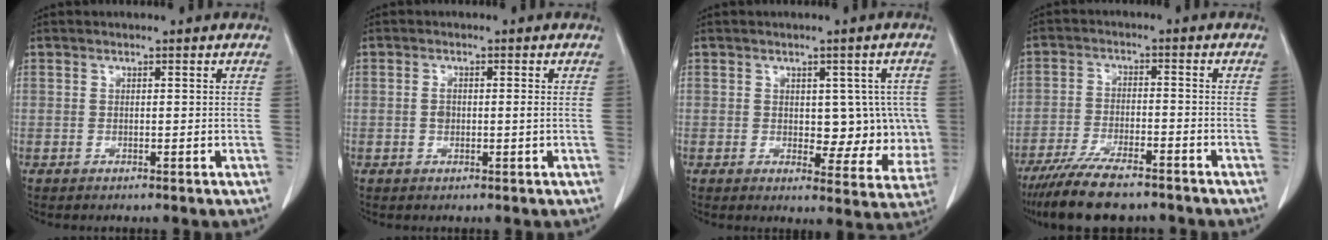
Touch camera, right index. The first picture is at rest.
{"total": 2.0, "force": [-0.1, 0.8, 1.8], "torque": [-0.039, 0.002, 0.002]}
{"total": 7.3, "force": [0.5, 4.2, 6.0], "torque": [-0.046, 0.007, 0.015]}
{"total": 11.3, "force": [-9.2, 2.3, 6.1], "torque": [-0.102, -0.024, -0.150]}